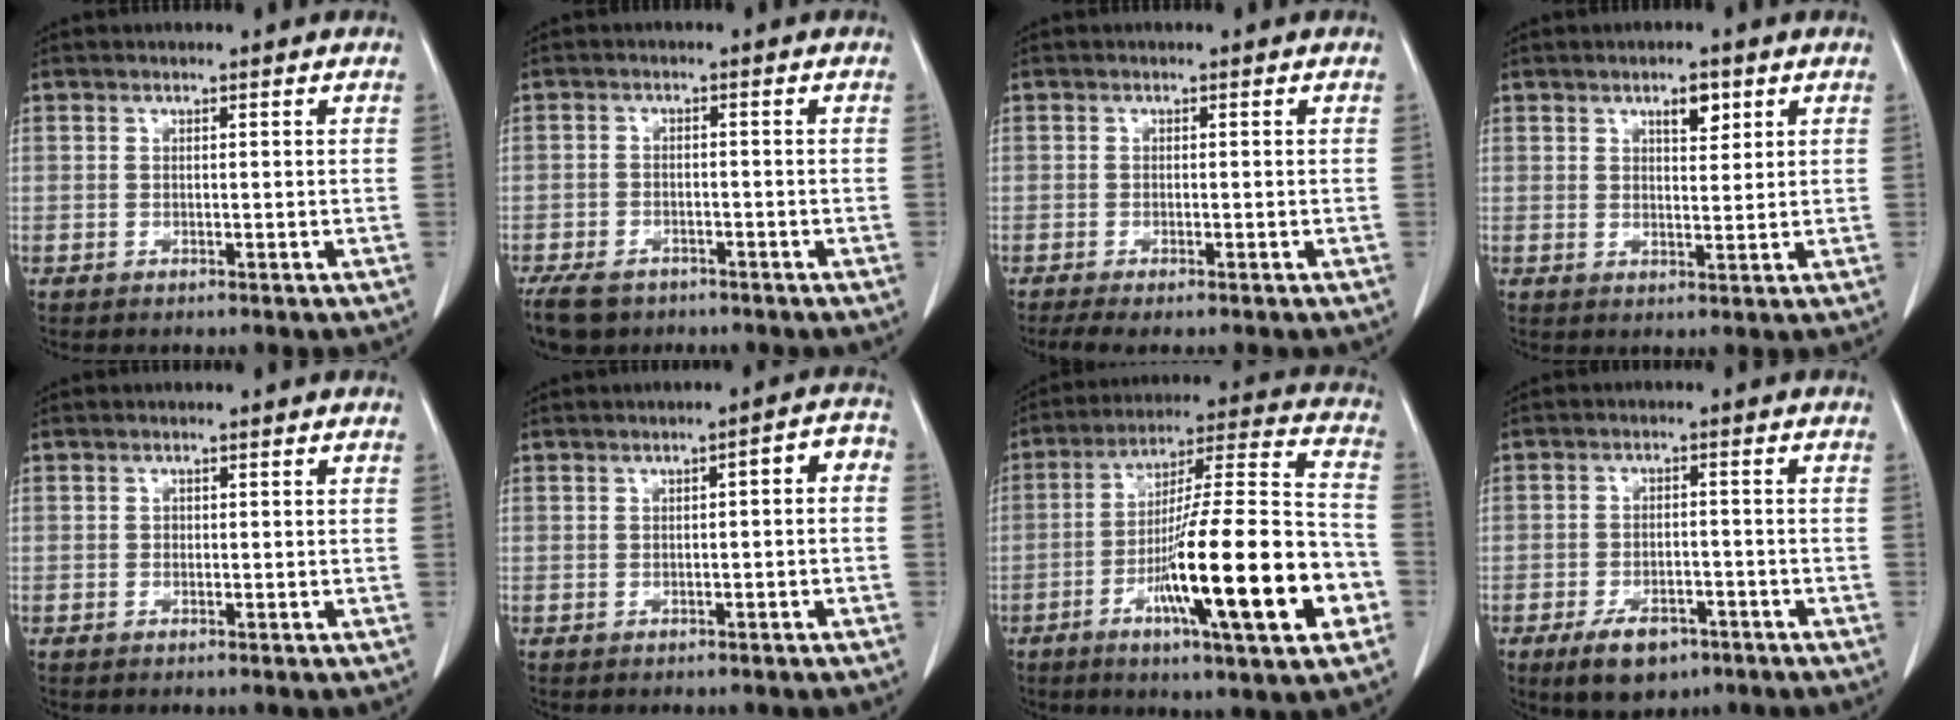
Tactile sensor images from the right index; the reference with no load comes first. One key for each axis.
{"total": 8.4, "fx": -5.9, "fy": 4.8, "fz": 3.6, "tx": -0.075, "ty": -0.006, "tz": -0.093}
{"total": 4.4, "fx": -2.8, "fy": 1.4, "fz": 3.1, "tx": -0.062, "ty": -0.008, "tz": -0.045}
{"total": 3.9, "fx": 2.0, "fy": 1.7, "fz": 2.9, "tx": -0.050, "ty": 0.000, "tz": 0.035}
{"total": 0.9, "fx": -0.1, "fy": 0.7, "fz": 0.5, "tx": -0.011, "ty": 0.007, "tz": -0.001}
{"total": 4.2, "fx": 0.0, "fy": 1.5, "fz": 3.9, "tx": -0.049, "ty": 0.031, "tz": -0.002}
{"total": 23.9, "fx": -8.0, "fy": 2.2, "fz": 22.4, "tx": -0.331, "ty": -0.008, "tz": -0.128}
{"total": 7.7, "fx": -4.7, "fy": 4.1, "fz": 4.5, "tx": -0.081, "ty": -0.003, "tz": -0.072}